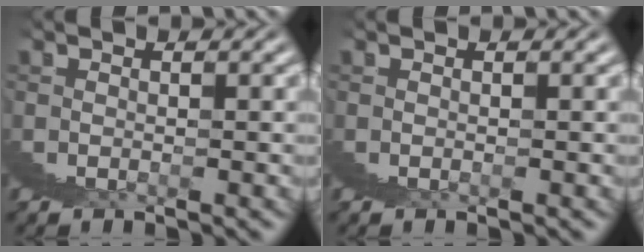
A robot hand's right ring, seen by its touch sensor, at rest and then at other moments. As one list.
[{"total": 0.0}]